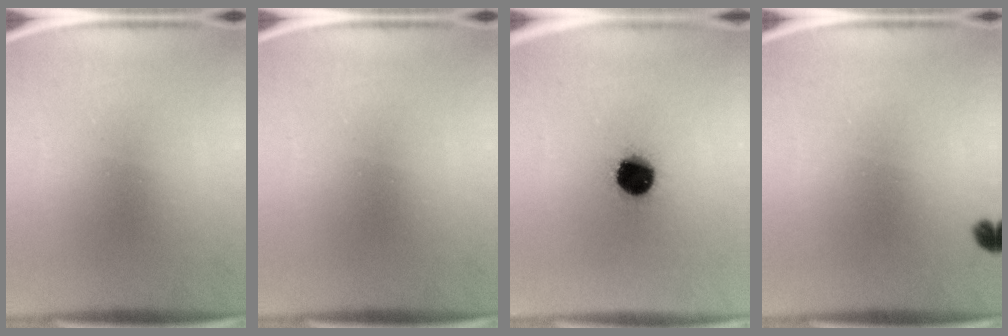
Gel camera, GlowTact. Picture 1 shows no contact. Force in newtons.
{"total": 0.0}
{"total": 11.7}
{"total": 1.5}